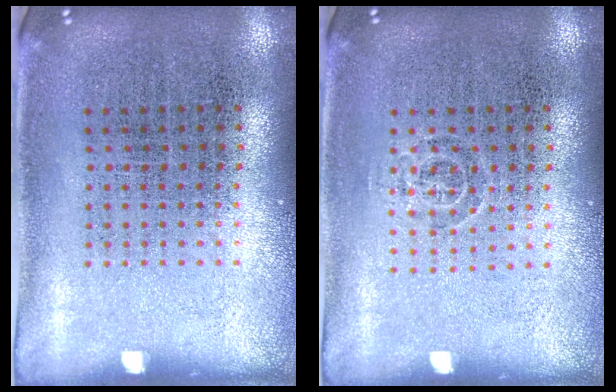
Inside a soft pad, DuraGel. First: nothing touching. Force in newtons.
{"total": 0.7, "press": 0.6, "slide": 0.5}